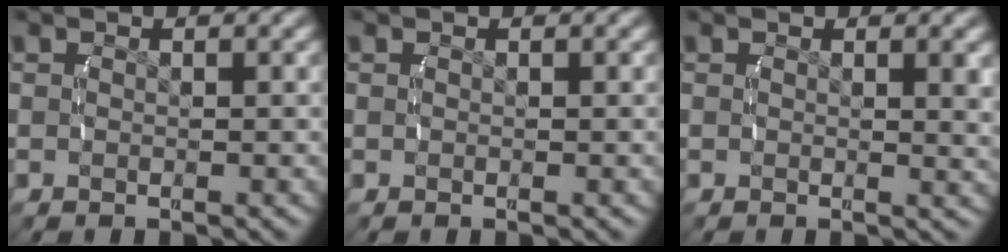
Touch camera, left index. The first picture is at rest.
{"total": 0.0}
{"total": 1.4, "force": [0.5, 0.0, 1.3], "torque": [-0.017, -0.007, 0.009]}